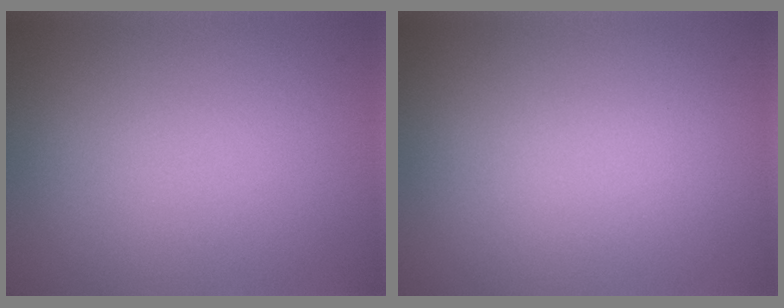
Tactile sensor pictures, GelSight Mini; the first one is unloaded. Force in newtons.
{"total": 0.0}